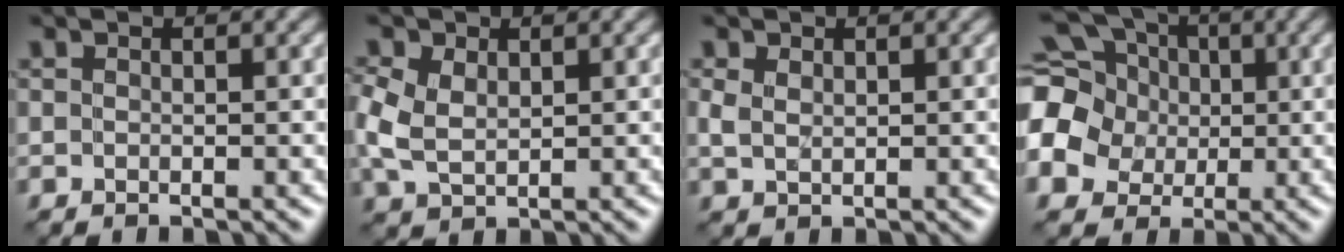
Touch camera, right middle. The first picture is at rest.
{"total": 4.6, "force": [0.8, 3.3, 3.2], "torque": [-0.098, 0.006, 0.017]}
{"total": 1.6, "force": [0.7, 1.1, 1.0], "torque": [-0.026, 0.003, 0.016]}
{"total": 14.0, "force": [2.1, 12.1, 6.8], "torque": [-0.184, 0.028, 0.001]}